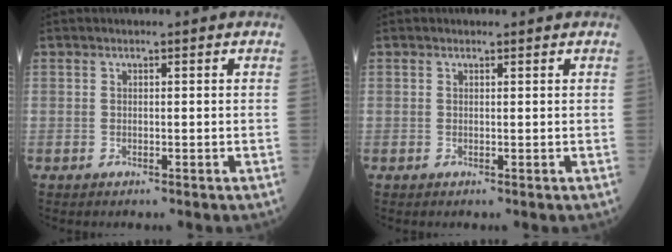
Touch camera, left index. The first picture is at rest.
{"total": 0.0}